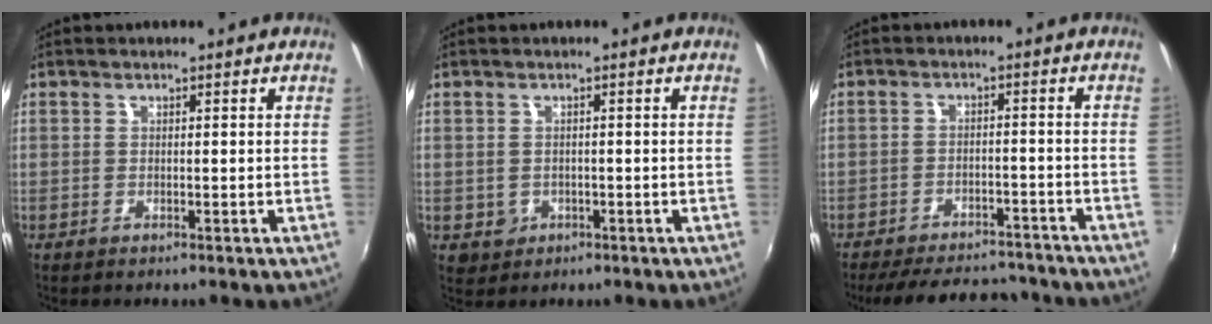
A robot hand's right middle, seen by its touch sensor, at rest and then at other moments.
{"total": 2.8, "force": [-0.6, 2.6, 0.8], "torque": [-0.017, -0.002, -0.003]}
{"total": 16.2, "force": [-13.8, 5.7, 6.2], "torque": [-0.139, 0.015, -0.177]}